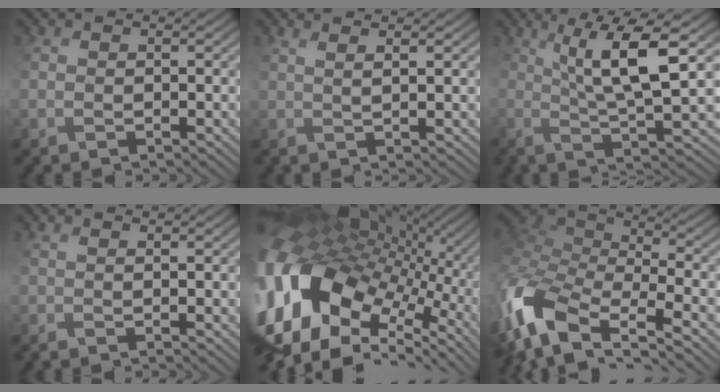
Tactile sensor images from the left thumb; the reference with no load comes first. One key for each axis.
{"total": 3.1, "fx": 1.6, "fy": 0.7, "fz": 2.6, "tx": -0.036, "ty": 0.008, "tz": 0.007}
{"total": 9.8, "fx": 2.0, "fy": 1.9, "fz": 9.4, "tx": -0.166, "ty": 0.013, "tz": 0.034}
{"total": 0.8, "fx": 0.2, "fy": 0.0, "fz": 0.8, "tx": -0.018, "ty": 0.004, "tz": 0.001}
{"total": 19.9, "fx": -1.2, "fy": 14.0, "fz": 14.0, "tx": -0.324, "ty": -0.006, "tz": -0.016}
{"total": 12.3, "fx": -5.8, "fy": 6.1, "fz": 9.0, "tx": -0.222, "ty": -0.010, "tz": -0.117}